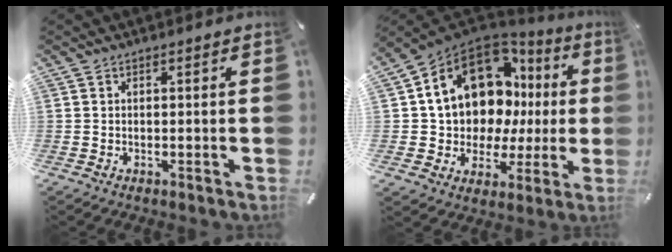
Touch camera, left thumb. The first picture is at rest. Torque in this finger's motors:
{"motor_torque": [2.50, 2.51, 1.27, -0.63, 0.36]}